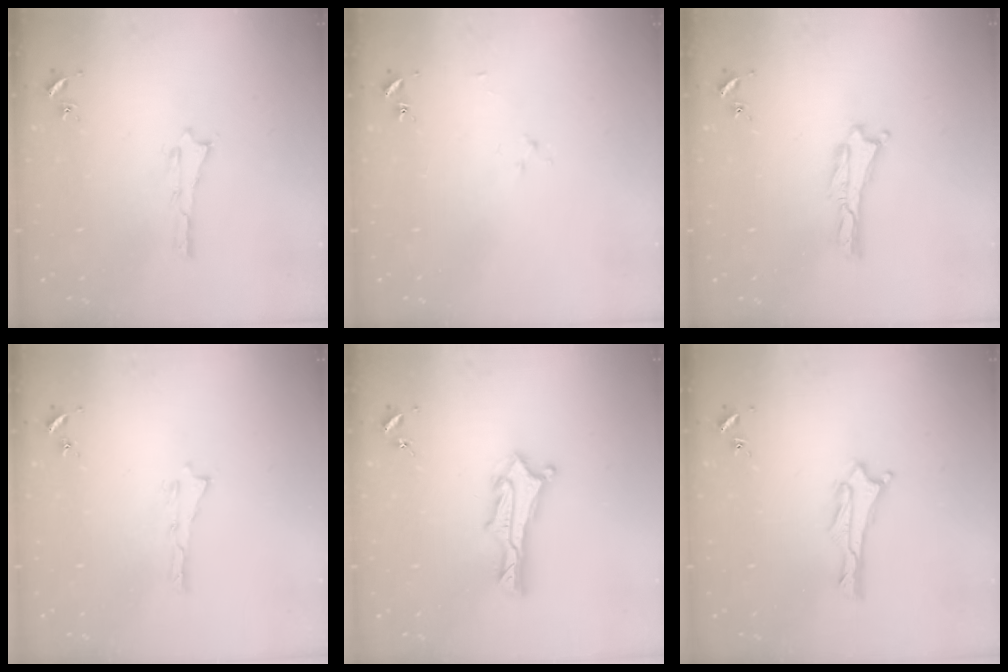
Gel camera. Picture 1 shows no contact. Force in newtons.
{"total": 1.9, "press": 1.9, "slide": 0.3}
{"total": 0.0}
{"total": 0.0}
{"total": 3.0, "press": 3.0, "slide": 0.2}
{"total": 1.9, "press": 1.9, "slide": 0.1}